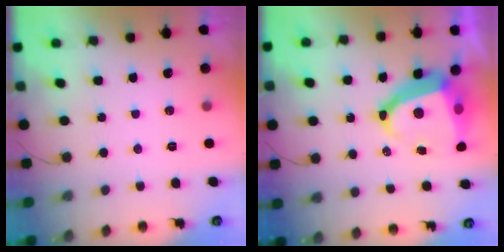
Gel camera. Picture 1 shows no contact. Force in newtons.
{"total": 14.6, "press": 14.5, "slide": 1.7}